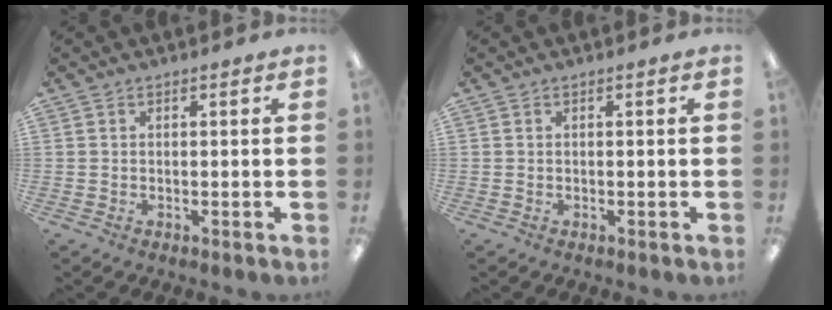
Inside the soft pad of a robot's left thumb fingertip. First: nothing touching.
{"total": 0.0}